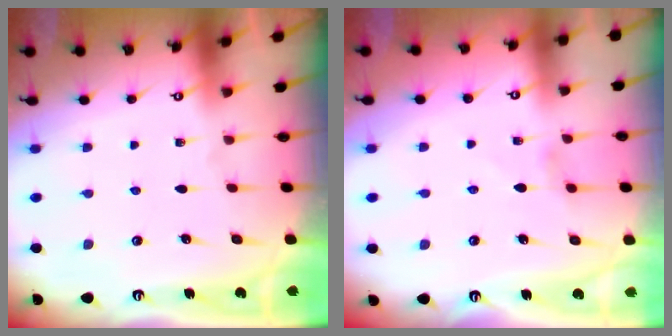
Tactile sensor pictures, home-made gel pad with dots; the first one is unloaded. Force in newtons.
{"total": 0.7, "press": 0.6, "slide": 0.3}